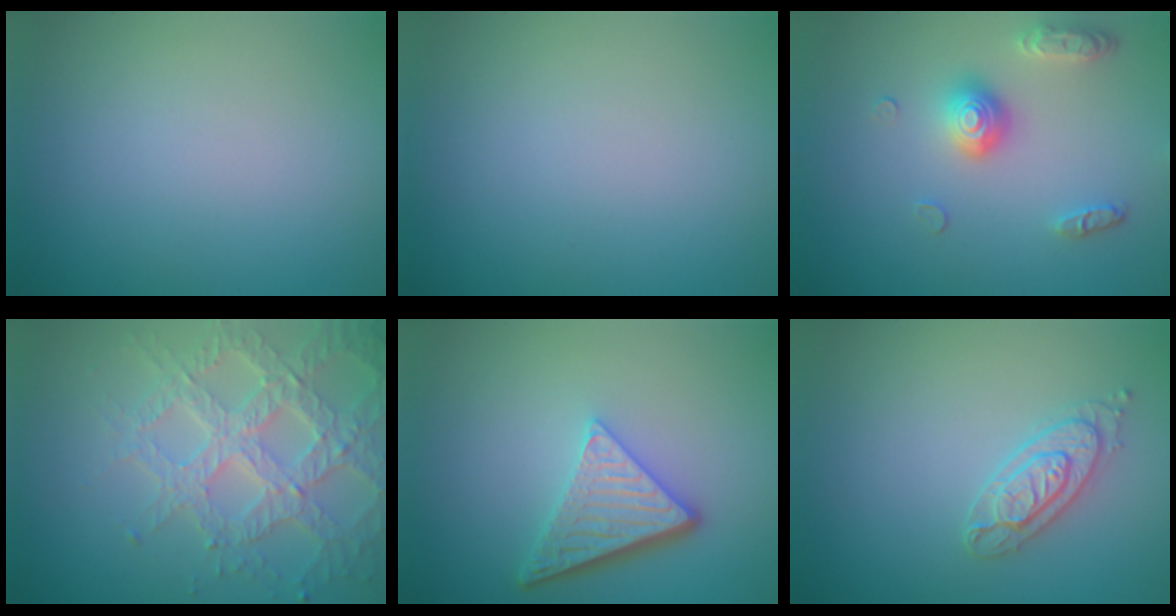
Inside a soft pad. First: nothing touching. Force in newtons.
{"total": 0.0}
{"total": 3.6, "press": 2.9, "slide": 2.2}
{"total": 5.9, "press": 4.8, "slide": 3.4}
{"total": 4.7, "press": 3.5, "slide": 3.2}
{"total": 2.5, "press": 2.4, "slide": 0.6}